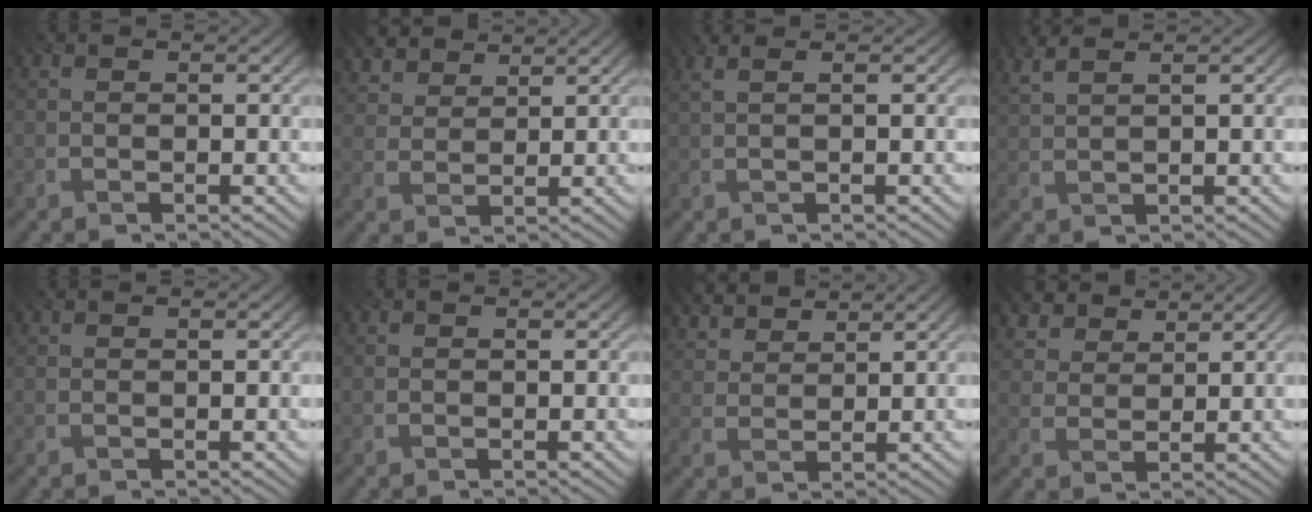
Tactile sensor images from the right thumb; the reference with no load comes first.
{"total": 4.8, "force": [4.1, 1.9, 1.8], "torque": [-0.052, 0.004, 0.082]}
{"total": 2.6, "force": [1.1, 0.6, 2.3], "torque": [-0.014, 0.019, -0.017]}
{"total": 3.7, "force": [2.7, 0.7, 2.4], "torque": [-0.040, 0.016, 0.028]}
{"total": 0.0}
{"total": 0.0}
{"total": 4.8, "force": [4.3, 1.3, 1.7], "torque": [-0.047, 0.000, 0.089]}
{"total": 5.4, "force": [4.2, 2.6, 2.3], "torque": [-0.063, 0.008, 0.076]}